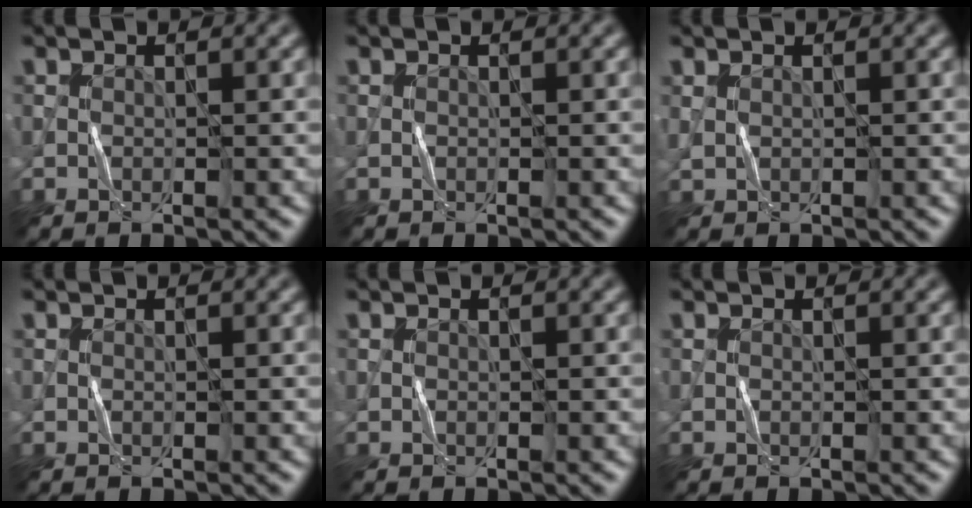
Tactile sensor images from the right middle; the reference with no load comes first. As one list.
[{"total": 0.0}, {"total": 0.6, "force": [0.4, 0.3, 0.3], "torque": [-0.012, 0.000, 0.012]}, {"total": 0.0}, {"total": 0.0}, {"total": 0.0}]